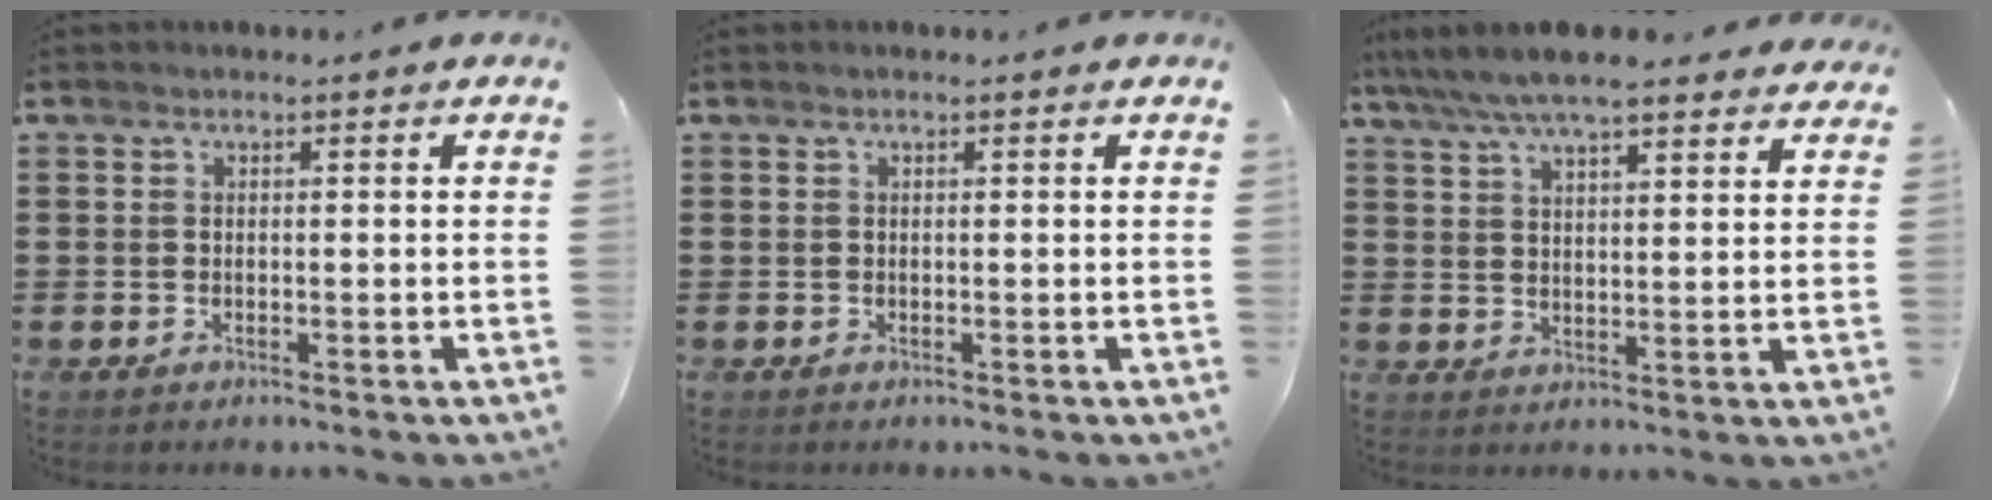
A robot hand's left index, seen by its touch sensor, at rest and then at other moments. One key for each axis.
{"total": 0.0}
{"total": 6.7, "fx": 6.0, "fy": 0.9, "fz": 2.9, "tx": -0.075, "ty": -0.017, "tz": 0.107}